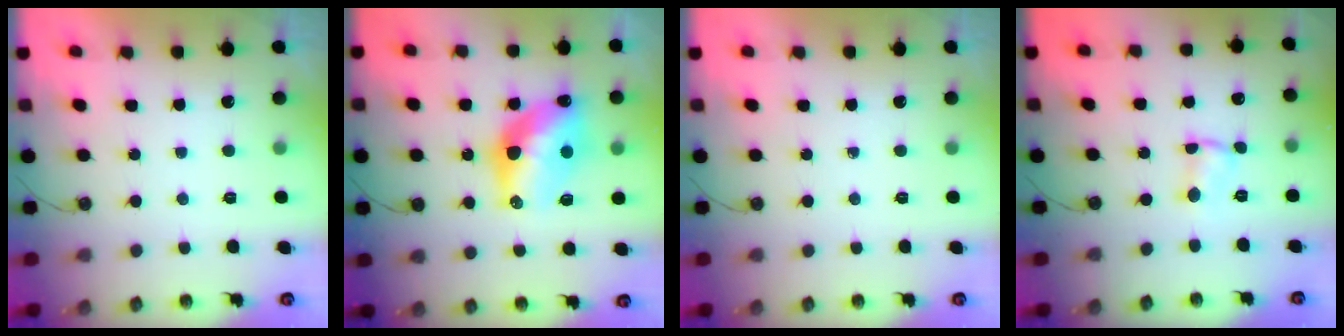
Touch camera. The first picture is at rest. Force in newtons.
{"total": 13.7, "press": 13.6, "slide": 1.0}
{"total": 0.0}
{"total": 1.6, "press": 1.6, "slide": 0.3}